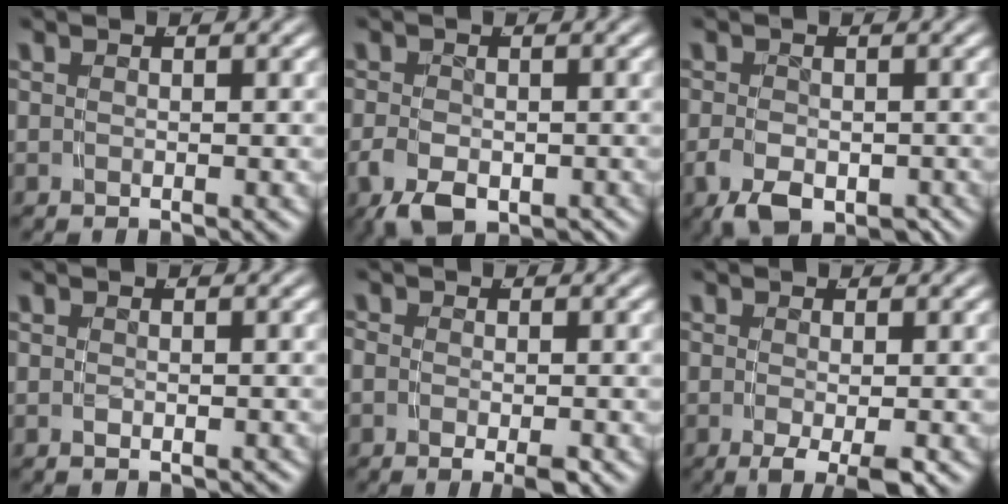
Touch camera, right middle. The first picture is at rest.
{"total": 5.4, "force": [-2.8, 3.1, 3.4], "torque": [-0.073, -0.040, -0.026]}
{"total": 5.4, "force": [-2.8, 3.0, 3.5], "torque": [-0.067, -0.039, -0.027]}
{"total": 0.8, "force": [-0.7, -0.2, 0.2], "torque": [-0.006, -0.005, -0.006]}
{"total": 2.2, "force": [-1.1, 0.7, 1.8], "torque": [-0.037, -0.009, -0.017]}
{"total": 4.8, "force": [-2.9, 1.1, 3.6], "torque": [-0.067, -0.031, -0.027]}